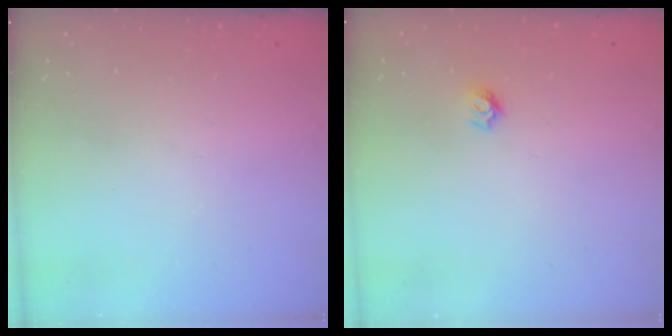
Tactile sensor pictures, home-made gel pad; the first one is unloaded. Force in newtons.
{"total": 5.5, "press": 5.5, "slide": 0.5}